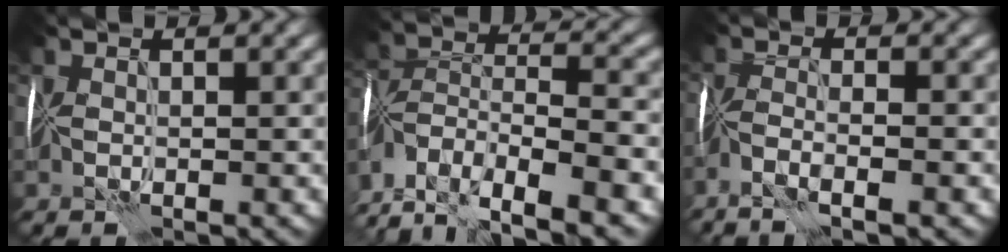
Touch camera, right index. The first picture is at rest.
{"total": 11.2, "force": [-8.0, 4.6, 6.4], "torque": [-0.123, 0.013, -0.141]}
{"total": 3.5, "force": [-2.2, 0.4, 2.6], "torque": [-0.055, 0.003, -0.048]}